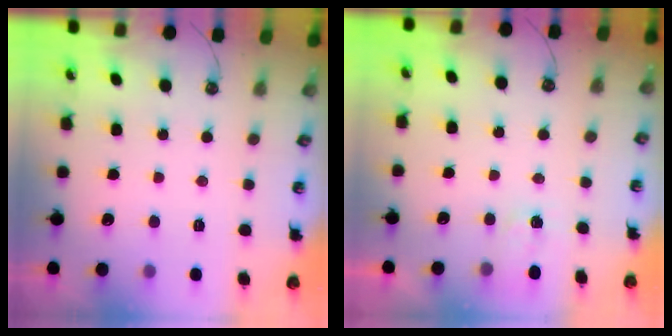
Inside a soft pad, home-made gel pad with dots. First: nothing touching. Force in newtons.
{"total": 3.3, "press": 3.3, "slide": 0.2}